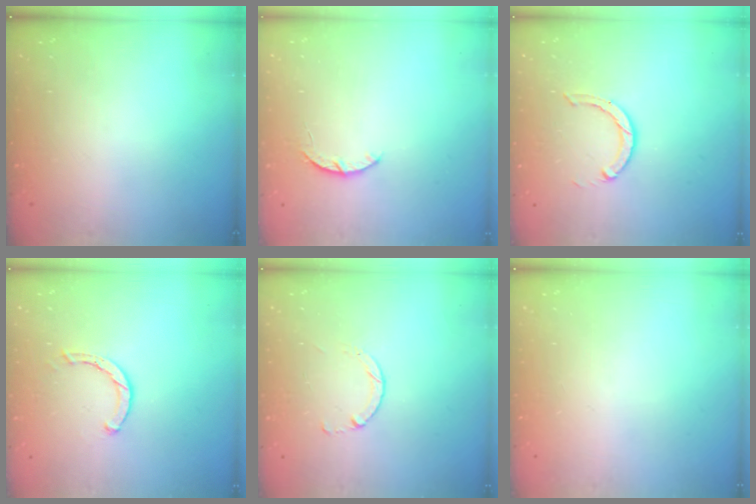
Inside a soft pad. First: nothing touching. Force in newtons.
{"total": 2.9, "press": 2.8, "slide": 0.5}
{"total": 3.6, "press": 3.5, "slide": 0.5}
{"total": 1.6, "press": 1.6, "slide": 0.2}
{"total": 1.8, "press": 1.8, "slide": 0.2}
{"total": 0.0}